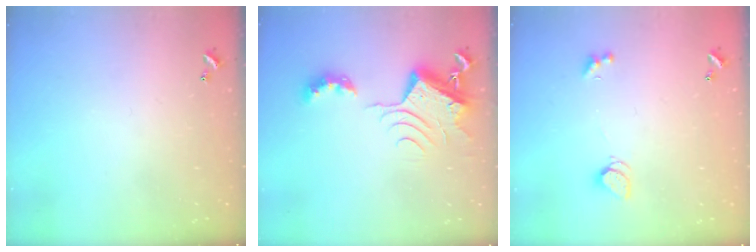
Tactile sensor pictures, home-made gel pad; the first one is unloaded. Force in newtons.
{"total": 9.7, "press": 9.6, "slide": 1.0}
{"total": 2.2, "press": 2.1, "slide": 0.5}